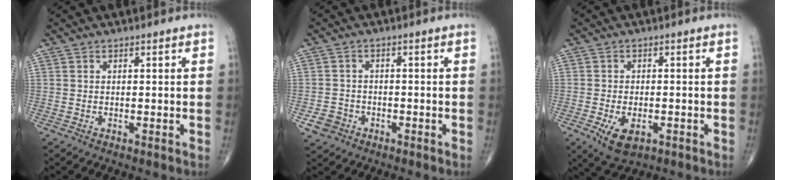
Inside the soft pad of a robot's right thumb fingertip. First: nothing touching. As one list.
[{"total": 3.6, "force": [-1.6, 3.1, 0.8], "torque": [-0.002, 0.013, -0.027]}, {"total": 5.9, "force": [-2.3, 3.3, 4.4], "torque": [-0.071, 0.000, -0.029]}]